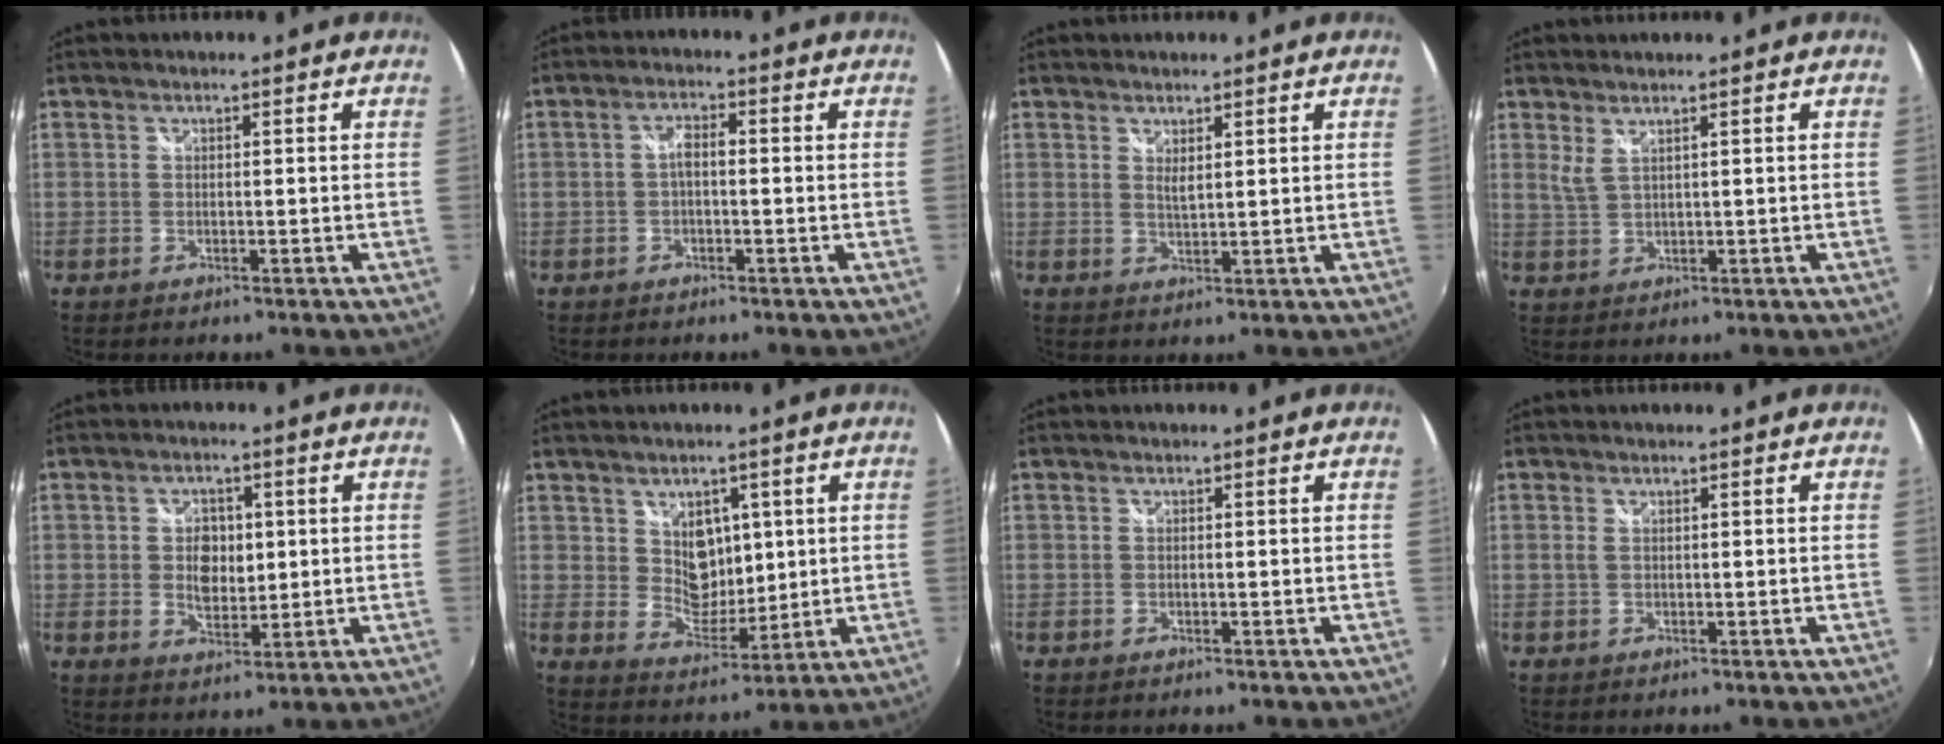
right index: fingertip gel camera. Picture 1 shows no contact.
{"total": 2.8, "force": [-0.5, 1.0, 2.5], "torque": [-0.050, 0.009, -0.010]}
{"total": 1.9, "force": [1.0, 0.4, 1.6], "torque": [-0.026, -0.004, 0.017]}
{"total": 1.9, "force": [1.3, 0.1, 1.4], "torque": [-0.025, -0.002, 0.024]}
{"total": 5.8, "force": [0.5, 4.0, 4.2], "torque": [-0.072, 0.003, 0.010]}
{"total": 7.5, "force": [2.6, 5.6, 4.2], "torque": [-0.061, -0.004, 0.055]}
{"total": 0.0}
{"total": 0.6, "force": [0.1, 0.1, 0.6], "torque": [-0.014, 0.001, 0.001]}